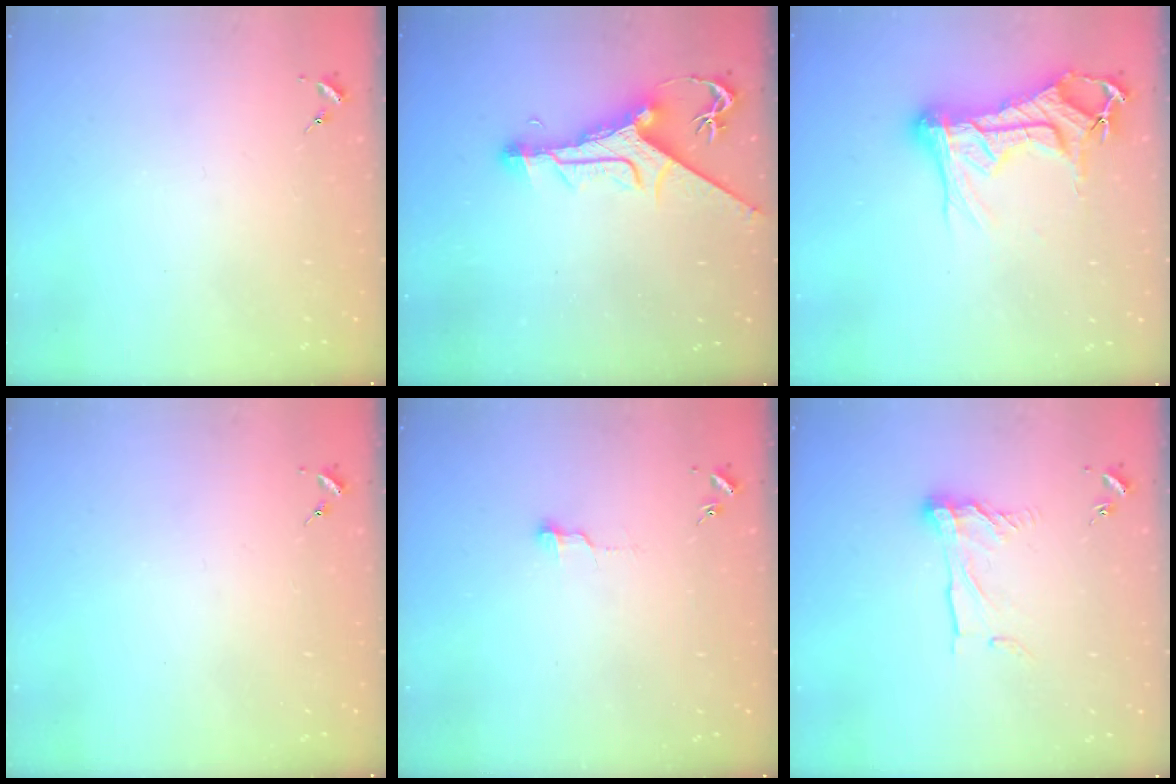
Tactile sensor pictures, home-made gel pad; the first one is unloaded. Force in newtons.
{"total": 12.0, "press": 11.9, "slide": 1.4}
{"total": 22.3, "press": 22.2, "slide": 2.1}
{"total": 0.0}
{"total": 3.6, "press": 3.6, "slide": 0.3}
{"total": 10.8, "press": 10.8, "slide": 0.9}